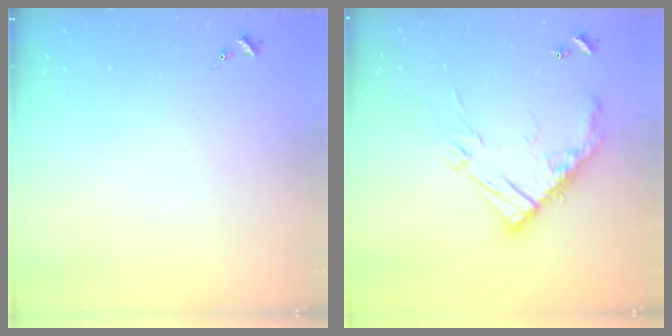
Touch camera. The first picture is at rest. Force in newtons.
{"total": 16.5, "press": 16.5, "slide": 1.5}